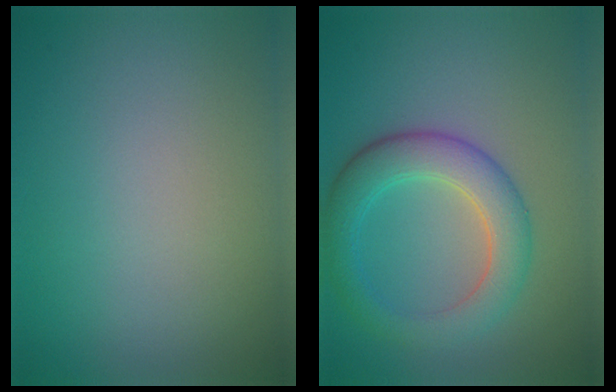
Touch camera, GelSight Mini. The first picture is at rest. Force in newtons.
{"total": 5.2, "press": 5.2, "slide": 0.1}